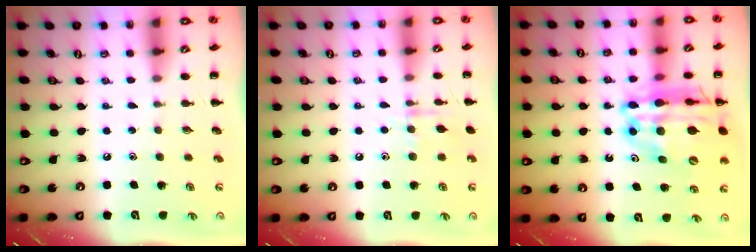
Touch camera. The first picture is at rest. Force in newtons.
{"total": 7.2, "press": 7.1, "slide": 0.8}
{"total": 22.2, "press": 21.6, "slide": 5.1}